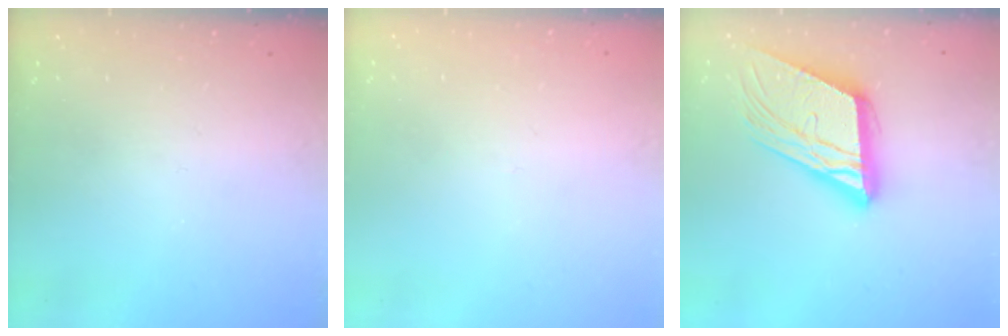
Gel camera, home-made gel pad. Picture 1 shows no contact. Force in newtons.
{"total": 2.6, "press": 2.6, "slide": 0.2}
{"total": 18.2, "press": 18.0, "slide": 2.7}